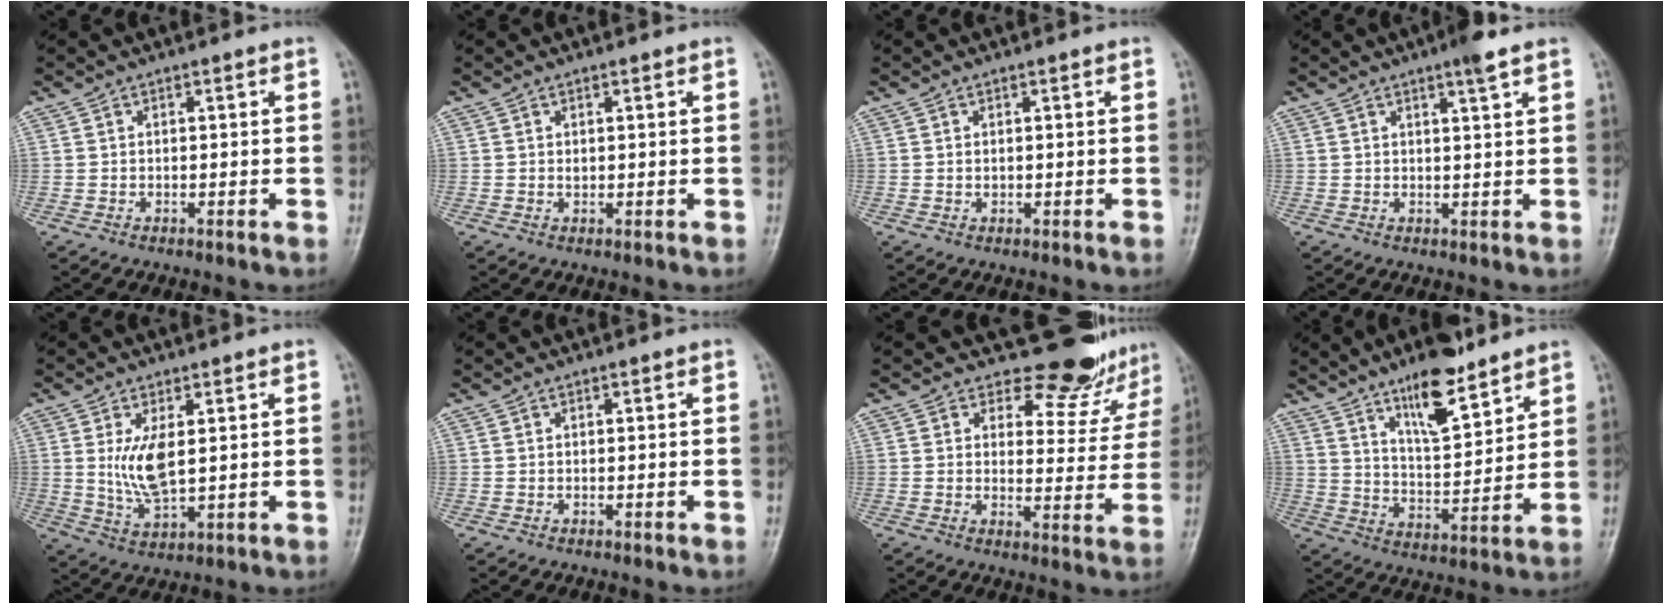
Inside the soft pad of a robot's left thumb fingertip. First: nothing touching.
{"total": 1.1, "force": [0.7, 0.6, 0.7], "torque": [-0.005, -0.004, 0.011]}
{"total": 0.9, "force": [0.5, 0.4, 0.5], "torque": [-0.005, -0.003, 0.009]}
{"total": 3.6, "force": [2.4, 0.2, 2.7], "torque": [-0.042, -0.010, 0.037]}
{"total": 7.1, "force": [1.5, 3.1, 6.2], "torque": [-0.117, -0.020, 0.040]}
{"total": 0.0}
{"total": 11.9, "force": [10.8, 4.6, 1.7], "torque": [0.025, -0.093, 0.120]}
{"total": 13.1, "force": [9.1, 3.9, 8.5], "torque": [-0.121, -0.061, 0.160]}